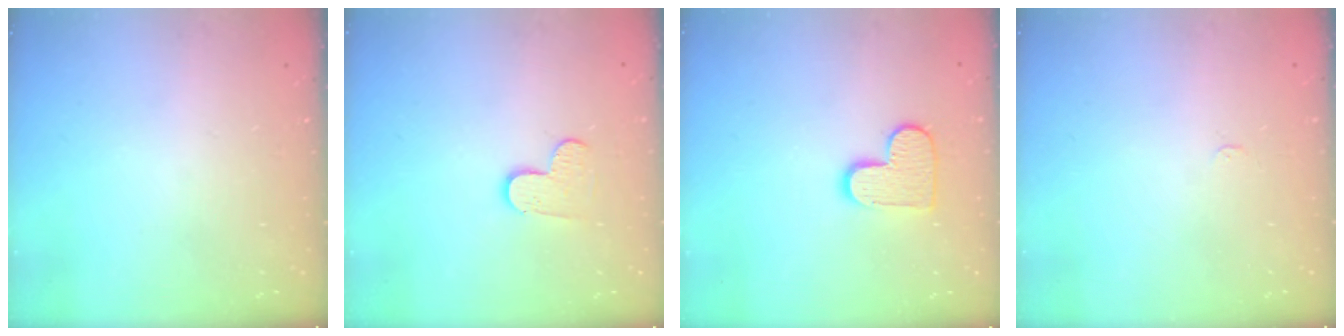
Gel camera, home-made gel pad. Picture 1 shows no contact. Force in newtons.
{"total": 4.8, "press": 4.8, "slide": 0.5}
{"total": 9.8, "press": 9.8, "slide": 0.6}
{"total": 2.4, "press": 2.4, "slide": 0.3}